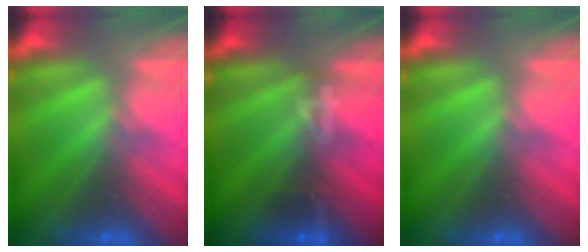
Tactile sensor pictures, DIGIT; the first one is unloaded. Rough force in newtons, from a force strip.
{"total": 3.7}
{"total": 0.0}